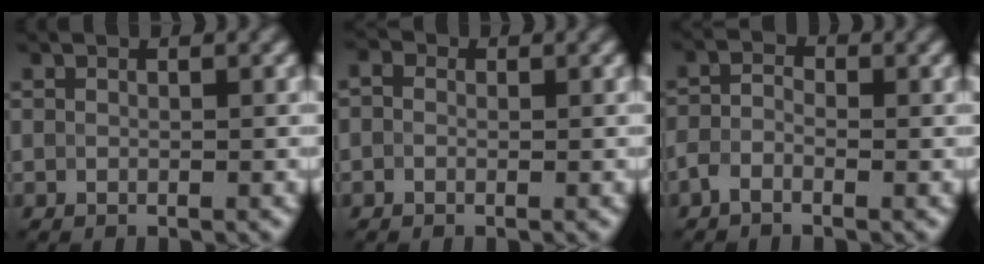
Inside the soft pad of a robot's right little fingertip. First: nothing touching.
{"total": 1.0, "force": [0.2, 0.8, 0.5], "torque": [-0.014, 0.002, -0.008]}
{"total": 2.0, "force": [-1.1, 1.0, 1.3], "torque": [-0.030, 0.005, -0.028]}